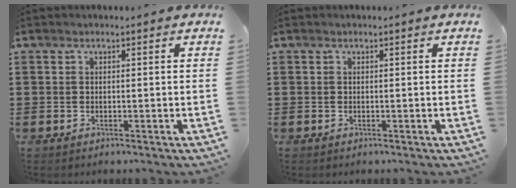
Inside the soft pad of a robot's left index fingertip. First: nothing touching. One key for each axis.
{"total": 0.0}